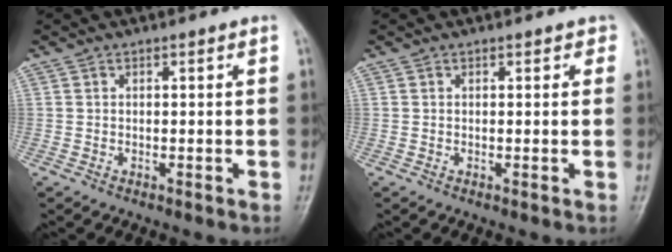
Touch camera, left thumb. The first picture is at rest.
{"total": 1.0, "force": [0.5, 0.7, 0.5], "torque": [0.008, 0.000, 0.000]}